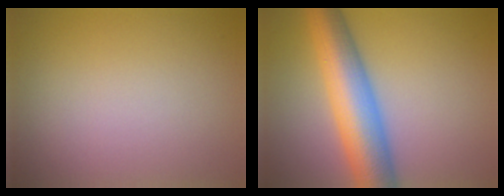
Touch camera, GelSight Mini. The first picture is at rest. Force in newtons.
{"total": 9.3, "press": 9.3, "slide": 0.3}